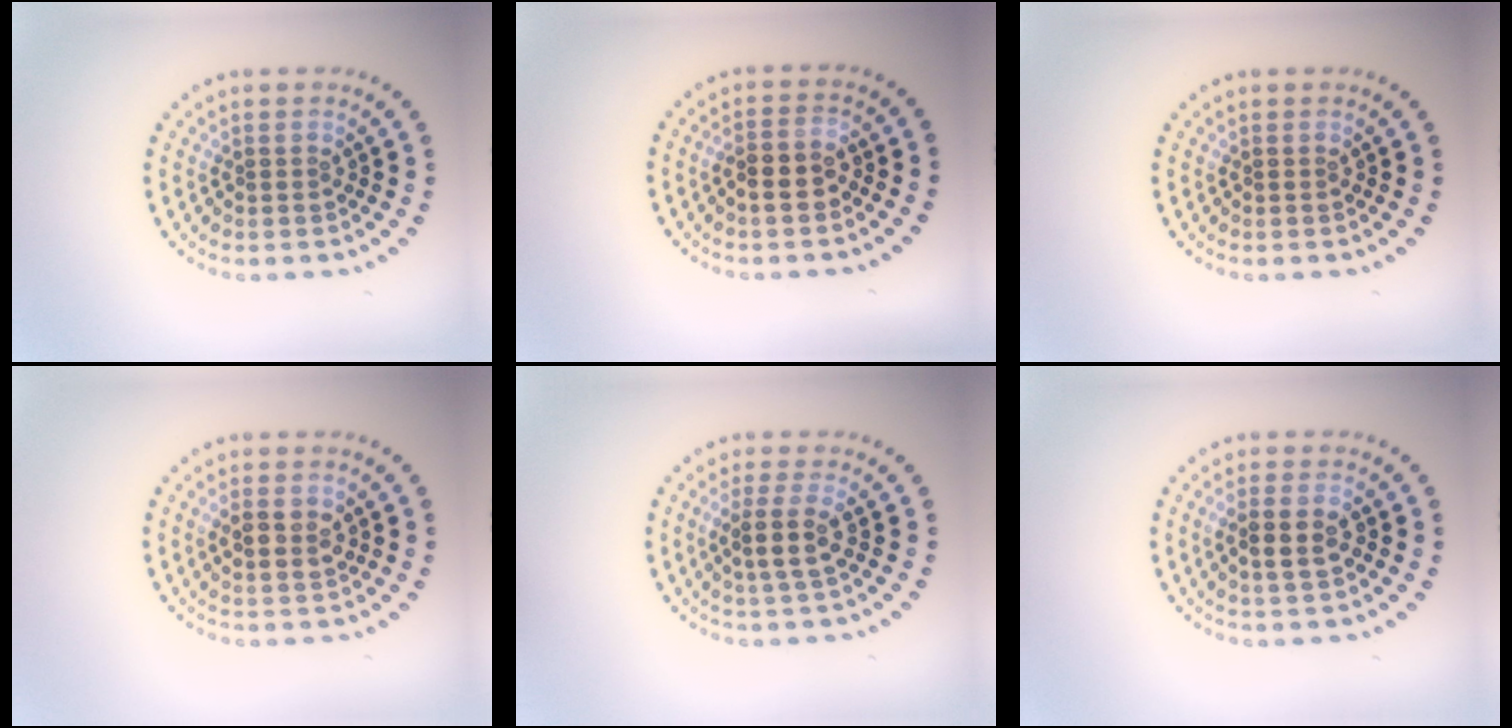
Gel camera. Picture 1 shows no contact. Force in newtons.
{"total": 1.8, "press": 1.7, "slide": 0.6}
{"total": 0.0}
{"total": 2.1, "press": 2.0, "slide": 0.4}
{"total": 2.5, "press": 2.1, "slide": 1.4}
{"total": 2.5, "press": 2.4, "slide": 0.3}